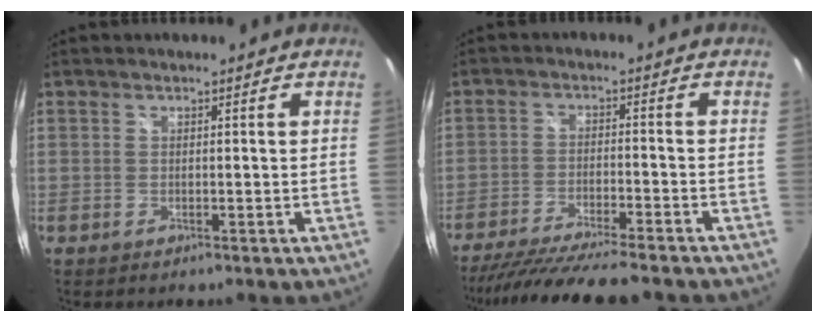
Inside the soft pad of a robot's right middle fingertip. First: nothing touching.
{"total": 14.5, "force": [-12.8, 0.7, 6.9], "torque": [-0.142, -0.026, -0.208]}